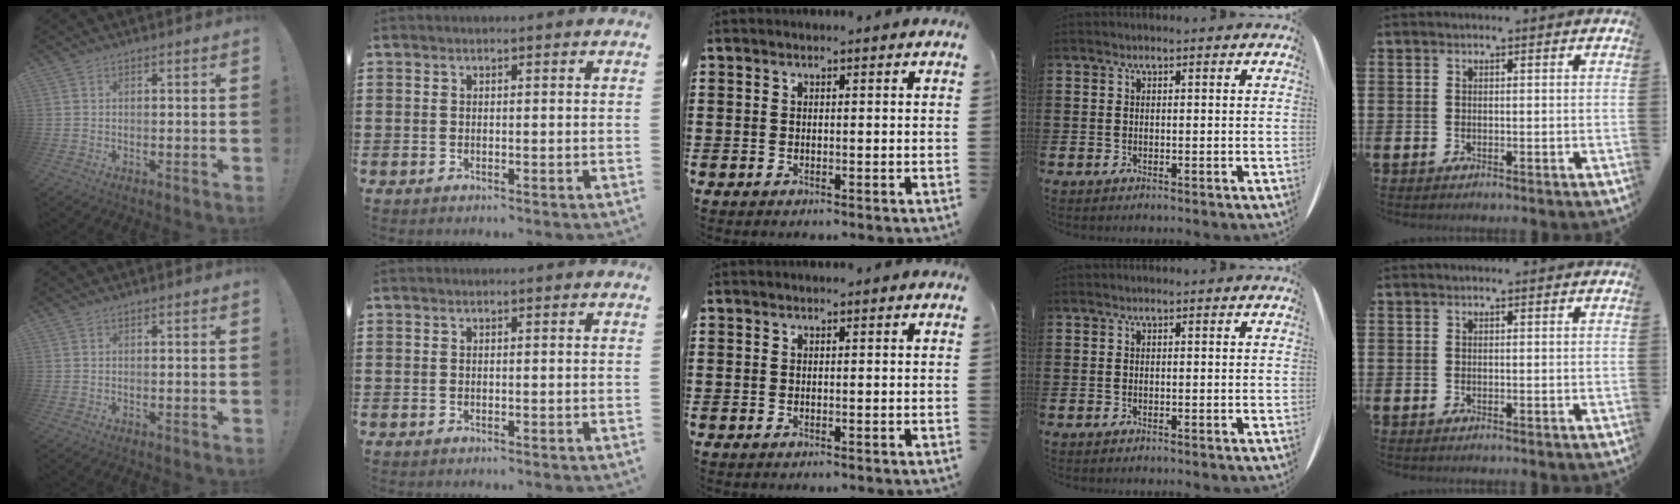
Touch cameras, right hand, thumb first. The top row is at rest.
{}